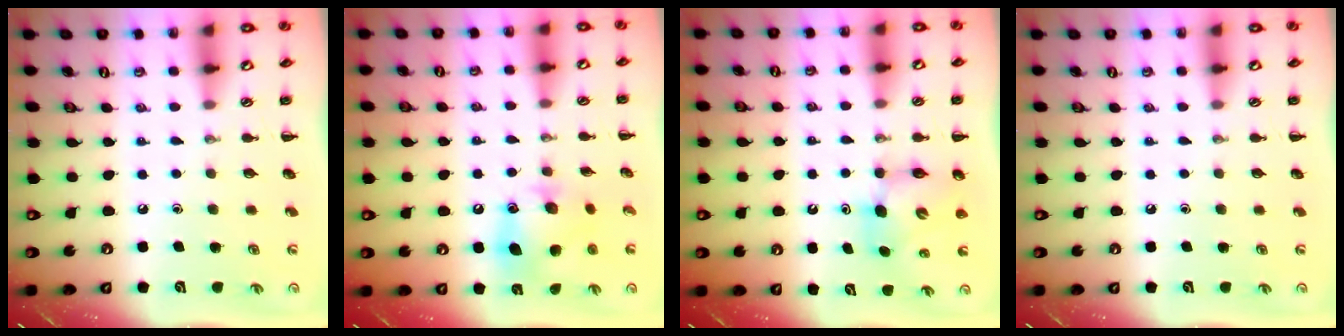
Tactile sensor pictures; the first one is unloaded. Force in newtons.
{"total": 11.8, "press": 11.7, "slide": 1.6}
{"total": 6.9, "press": 6.8, "slide": 1.0}
{"total": 0.0}